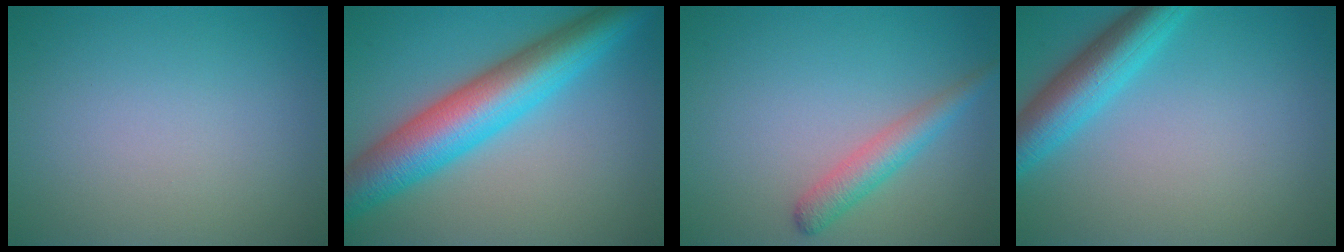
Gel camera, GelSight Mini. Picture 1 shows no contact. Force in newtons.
{"total": 9.5, "press": 9.5, "slide": 0.2}
{"total": 2.8, "press": 2.8, "slide": 0.1}
{"total": 5.2, "press": 5.1, "slide": 0.2}